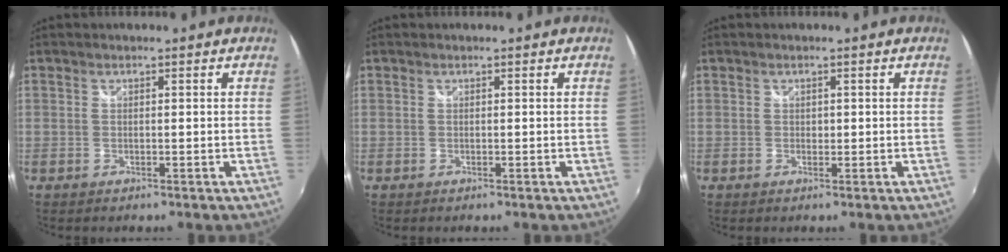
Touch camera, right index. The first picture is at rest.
{"total": 0.0}
{"total": 0.6, "force": [0.1, 0.6, 0.2], "torque": [0.000, -0.001, 0.002]}